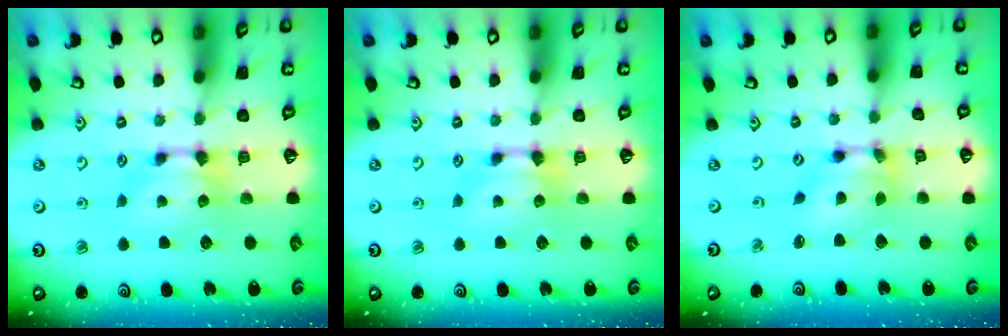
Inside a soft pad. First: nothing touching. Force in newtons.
{"total": 0.0}
{"total": 4.8, "press": 4.1, "slide": 2.5}